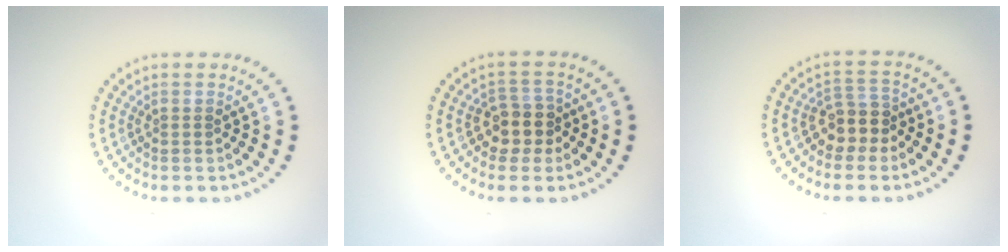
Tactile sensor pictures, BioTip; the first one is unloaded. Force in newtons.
{"total": 2.7, "press": 2.5, "slide": 1.2}
{"total": 2.8, "press": 2.4, "slide": 1.5}